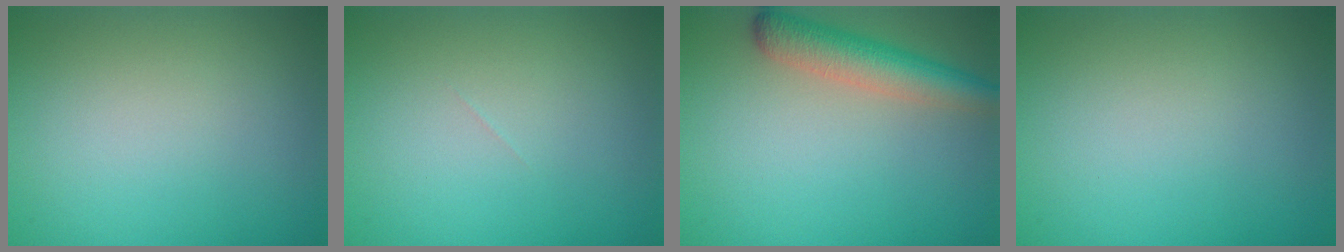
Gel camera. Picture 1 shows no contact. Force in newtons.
{"total": 0.0}
{"total": 4.4, "press": 4.3, "slide": 0.2}
{"total": 0.0}